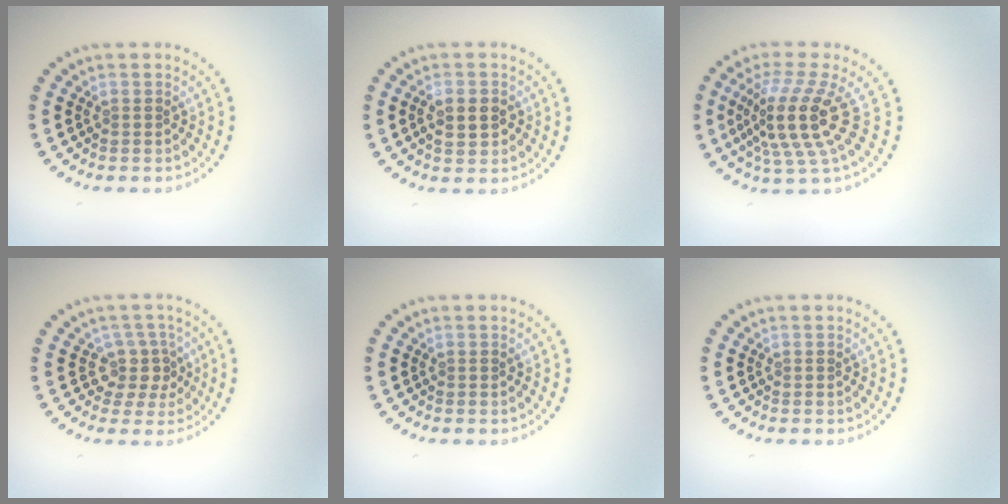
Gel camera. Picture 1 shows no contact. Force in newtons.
{"total": 2.7, "press": 2.7, "slide": 0.1}
{"total": 5.4, "press": 3.9, "slide": 3.7}
{"total": 2.8, "press": 2.1, "slide": 1.9}
{"total": 0.0}
{"total": 0.0}